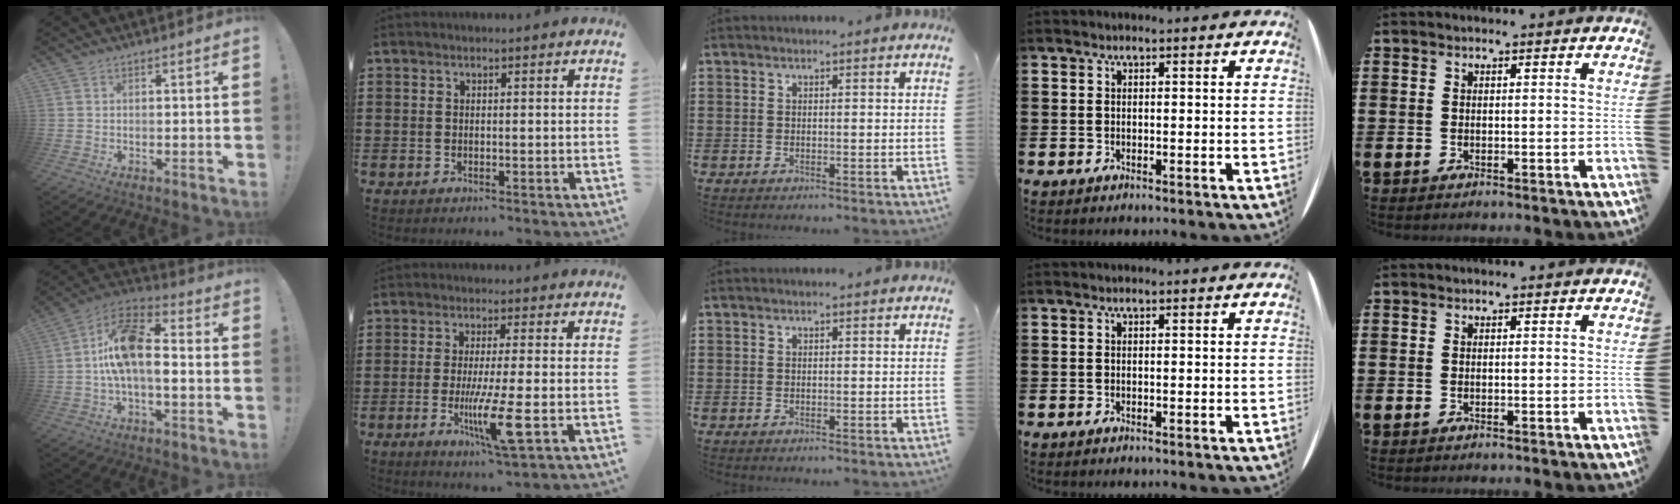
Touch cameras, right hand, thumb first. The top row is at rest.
{"thumb": {"total": 14.4, "force": [-0.2, 7.3, 12.4], "torque": [-0.221, 0.016, -0.001]}, "index": {"total": 8.1, "force": [-2.3, 0.5, 7.7], "torque": [-0.153, -0.025, -0.043]}}